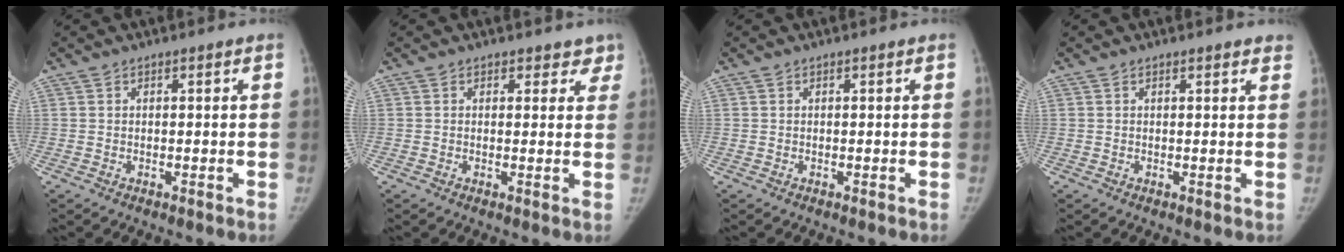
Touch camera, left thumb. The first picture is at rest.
{"total": 3.6, "force": [3.0, 2.1, 0.5], "torque": [0.038, -0.013, 0.021]}
{"total": 0.0}
{"total": 2.1, "force": [1.8, 0.5, 1.0], "torque": [-0.003, 0.000, 0.018]}